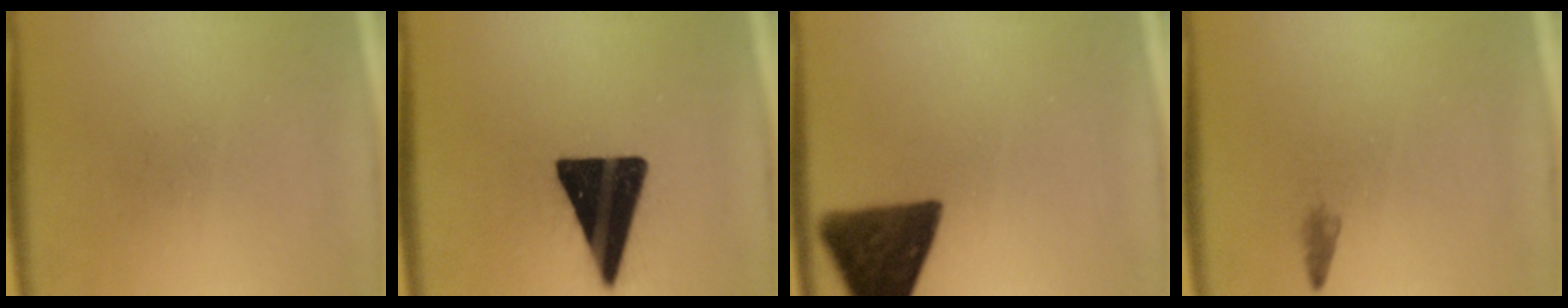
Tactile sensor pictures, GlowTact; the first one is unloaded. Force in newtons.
{"total": 19.1}
{"total": 13.6}
{"total": 0.9}